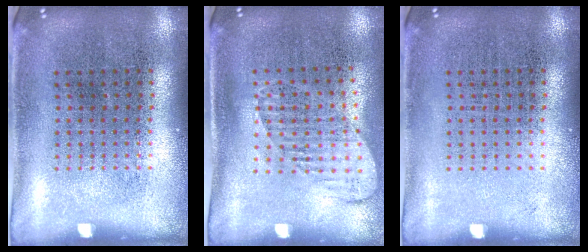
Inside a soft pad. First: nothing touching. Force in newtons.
{"total": 1.4, "press": 1.1, "slide": 0.8}
{"total": 0.0}